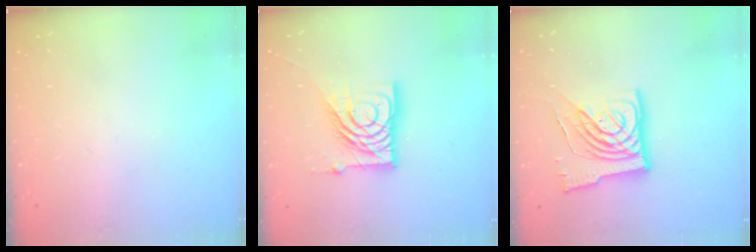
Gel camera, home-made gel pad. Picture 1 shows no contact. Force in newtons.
{"total": 15.9, "press": 15.8, "slide": 1.4}
{"total": 14.1, "press": 13.9, "slide": 2.0}